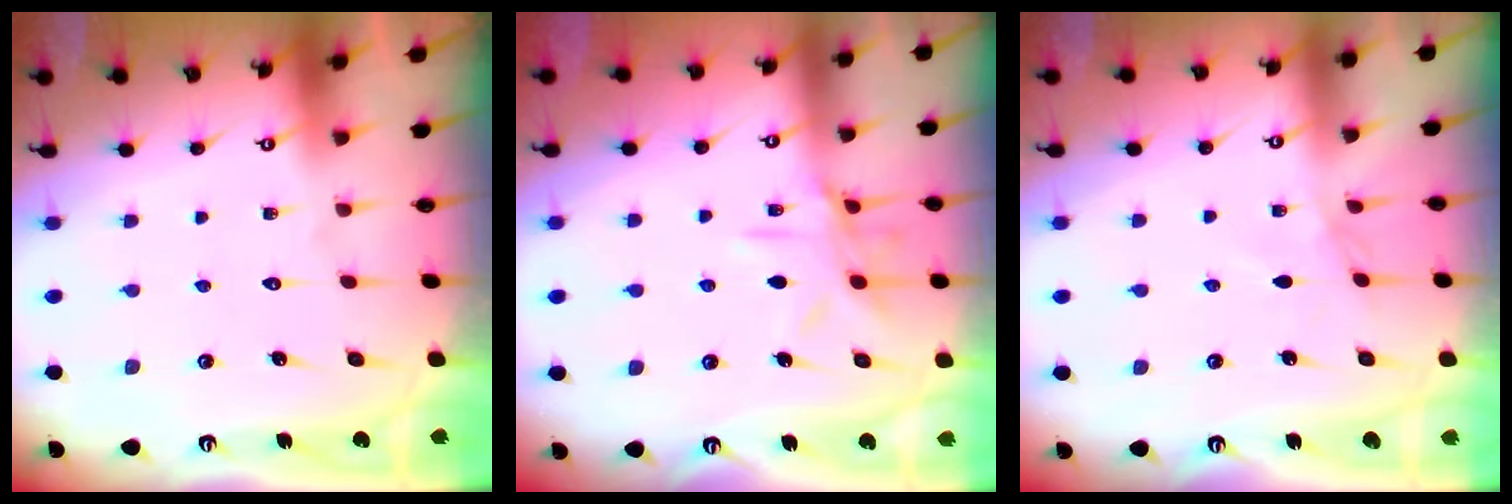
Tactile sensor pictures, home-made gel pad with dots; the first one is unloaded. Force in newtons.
{"total": 9.7, "press": 9.7, "slide": 0.7}
{"total": 3.6, "press": 3.6, "slide": 0.5}